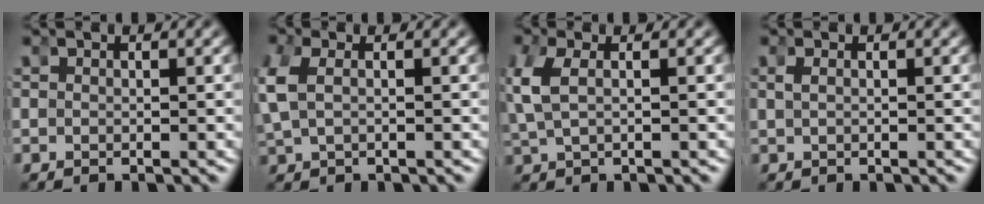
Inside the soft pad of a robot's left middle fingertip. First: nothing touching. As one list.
[{"total": 2.8, "force": [1.0, 1.6, 2.1], "torque": [-0.064, 0.002, 0.024]}, {"total": 3.0, "force": [1.0, 1.4, 2.4], "torque": [-0.068, 0.003, 0.022]}, {"total": 0.6, "force": [0.3, -0.4, 0.2], "torque": [-0.005, 0.004, 0.009]}]